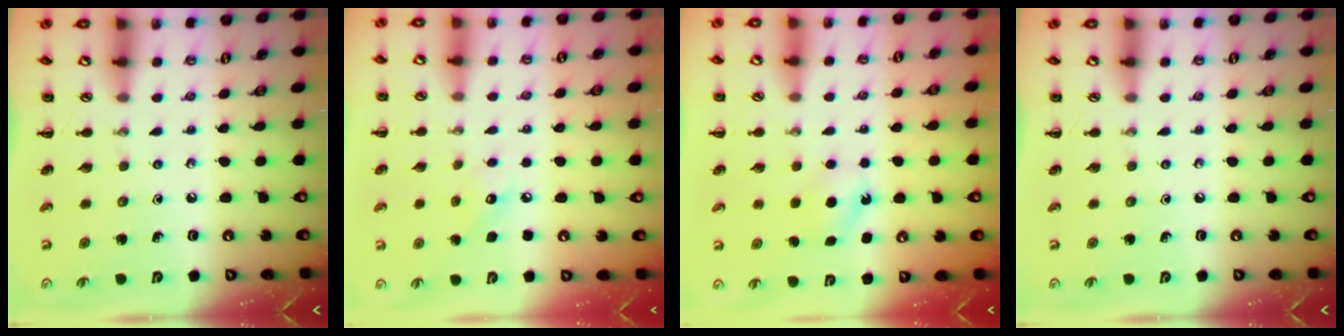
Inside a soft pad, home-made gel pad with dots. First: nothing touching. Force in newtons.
{"total": 5.7, "press": 5.6, "slide": 1.1}
{"total": 4.9, "press": 4.7, "slide": 1.6}
{"total": 0.0}